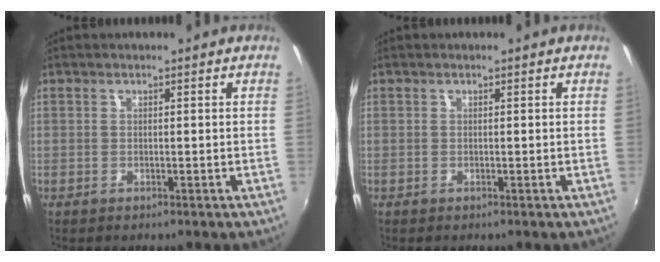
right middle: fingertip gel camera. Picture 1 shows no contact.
{"total": 0.0}